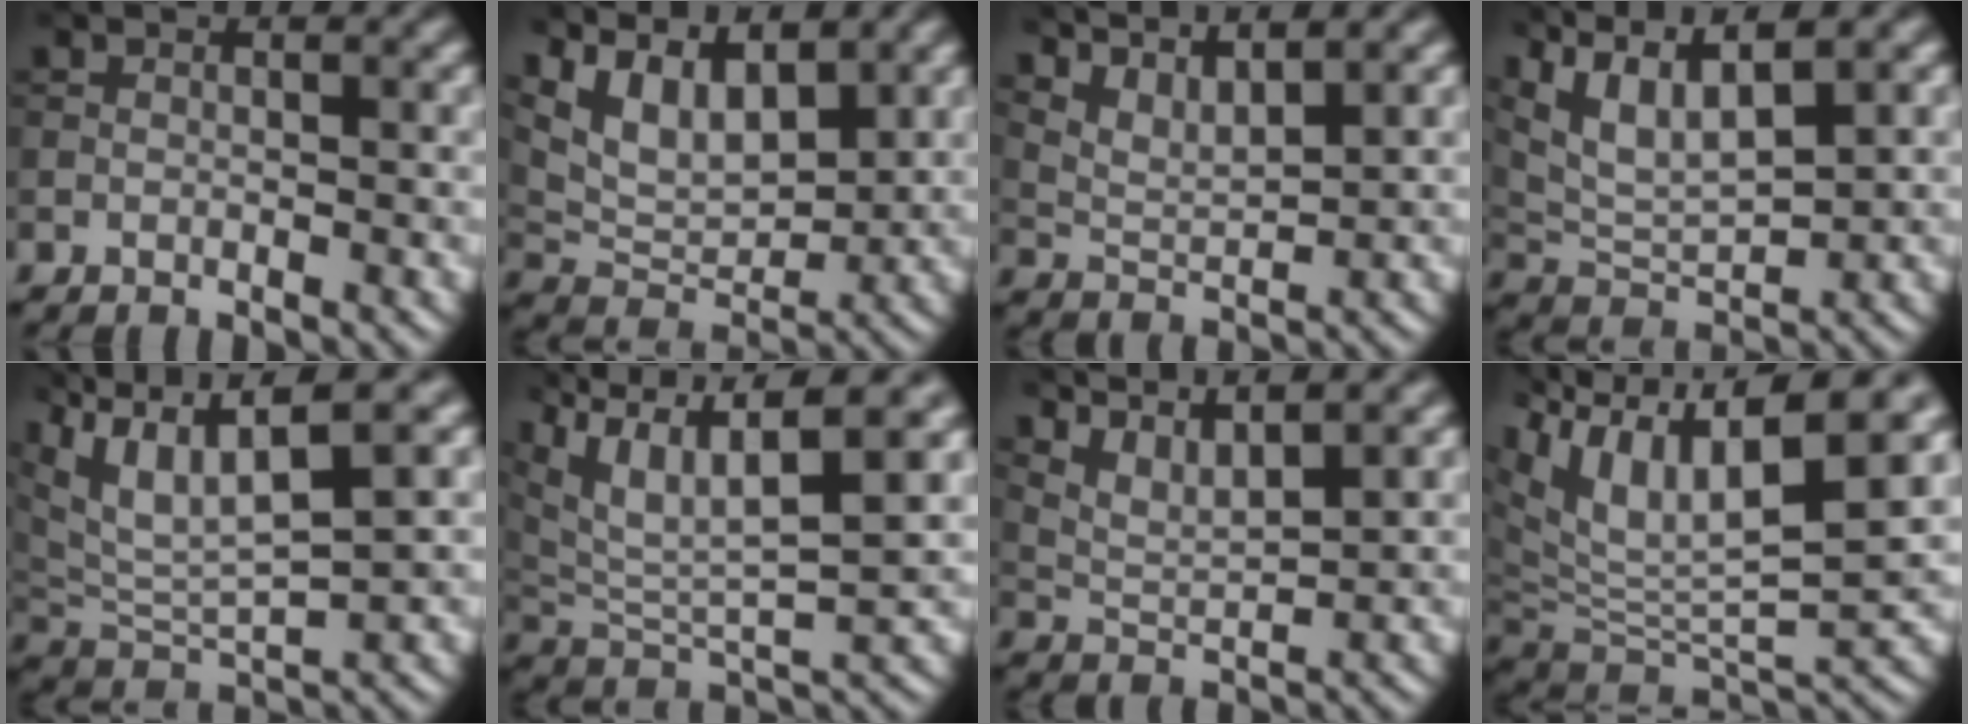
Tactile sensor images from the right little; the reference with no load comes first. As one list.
[{"total": 6.9, "force": [3.9, 3.4, 4.6], "torque": [-0.085, -0.007, 0.074]}, {"total": 5.0, "force": [4.1, 1.1, 2.7], "torque": [-0.059, 0.005, 0.071]}, {"total": 8.2, "force": [4.8, 2.9, 6.0], "torque": [-0.131, 0.014, 0.089]}, {"total": 8.8, "force": [4.8, 2.7, 6.9], "torque": [-0.147, 0.011, 0.089]}, {"total": 11.2, "force": [6.5, 3.8, 8.4], "torque": [-0.177, 0.019, 0.109]}, {"total": 5.8, "force": [4.6, 1.3, 3.4], "torque": [-0.070, 0.012, 0.075]}, {"total": 12.4, "force": [4.9, 5.2, 10.2], "torque": [-0.201, 0.014, 0.088]}]